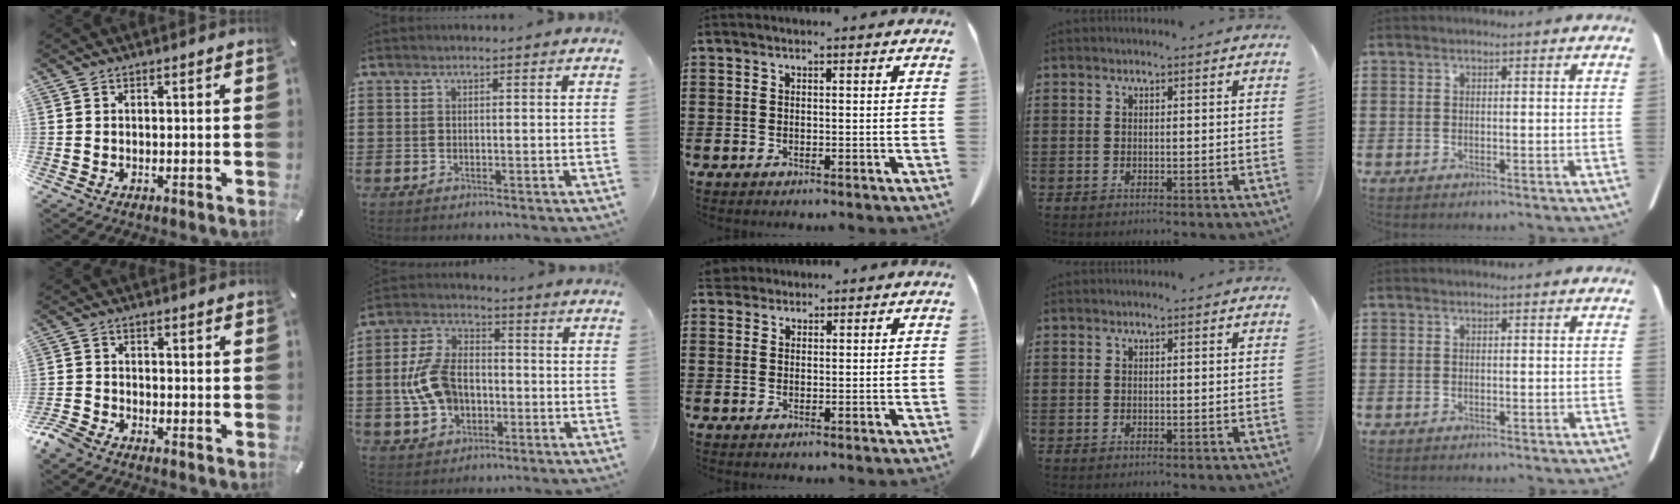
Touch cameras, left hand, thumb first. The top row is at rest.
{"thumb": {"total": 3.6, "force": [-3.1, 1.4, 1.2], "torque": [-0.046, 0.007, -0.066]}, "index": {"total": 9.6, "force": [-1.5, 6.6, 6.8], "torque": [-0.166, 0.010, -0.031]}, "middle": {"total": 2.1, "force": [1.8, 1.0, 0.4], "torque": [-0.016, 0.006, 0.036]}}